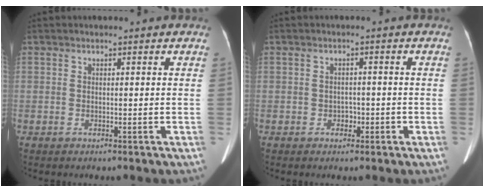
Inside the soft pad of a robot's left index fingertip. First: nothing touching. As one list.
[{"total": 1.6, "force": [-0.7, 1.3, 0.7], "torque": [-0.008, 0.005, -0.008]}]